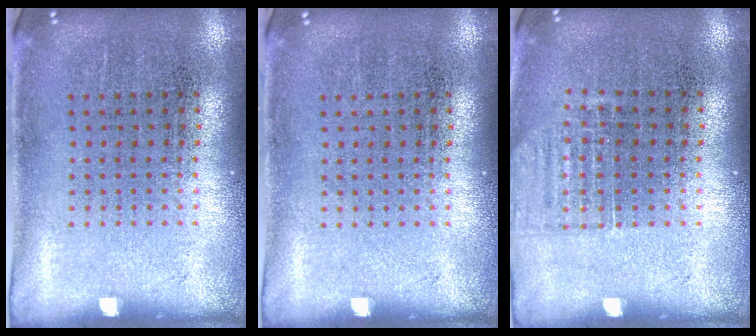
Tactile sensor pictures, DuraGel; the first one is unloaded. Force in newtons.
{"total": 0.0}
{"total": 0.9, "press": 0.9, "slide": 0.1}